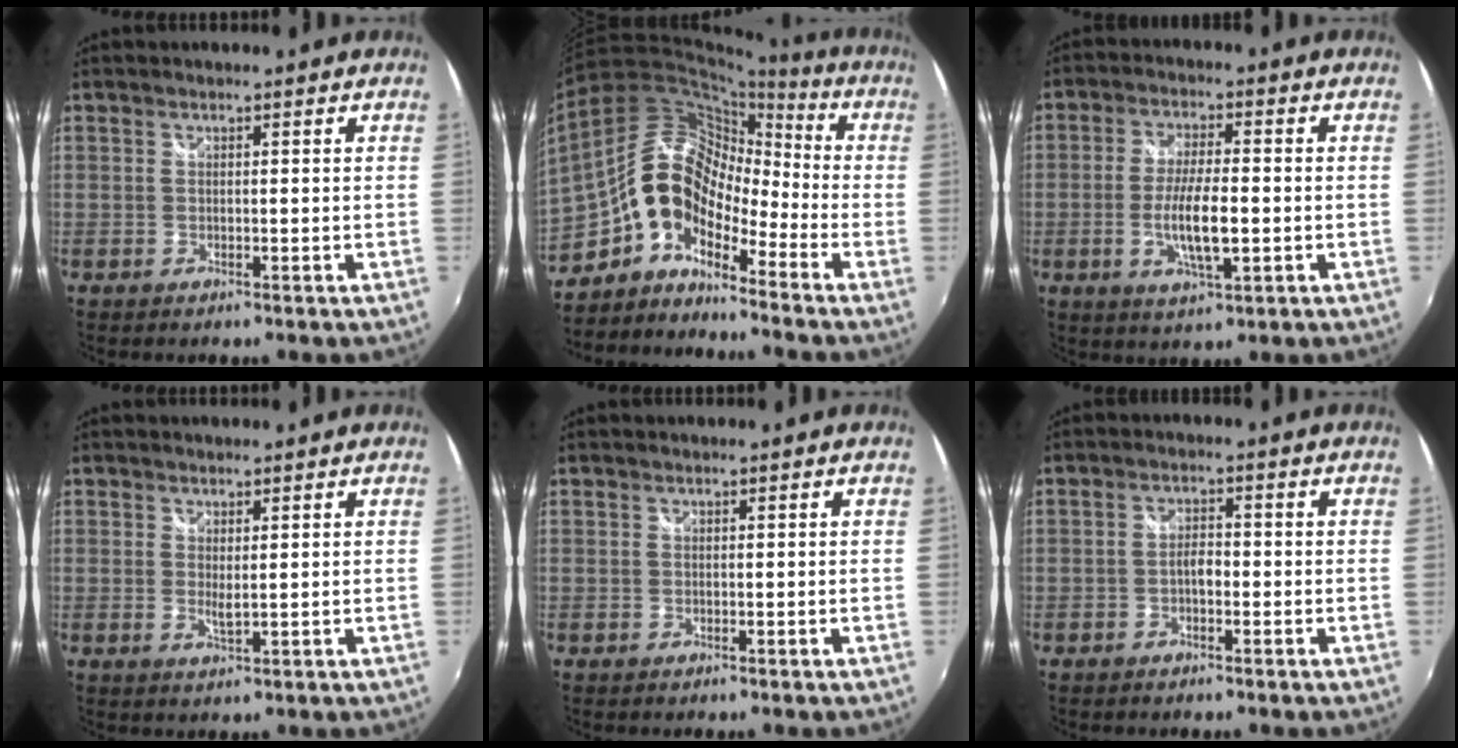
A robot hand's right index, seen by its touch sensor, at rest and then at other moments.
{"total": 13.1, "force": [-7.2, 7.3, 8.1], "torque": [-0.133, 0.022, -0.154]}
{"total": 8.7, "force": [-1.9, 2.2, 8.2], "torque": [-0.156, -0.010, -0.031]}
{"total": 2.0, "force": [0.5, 0.6, 1.8], "torque": [-0.032, -0.006, 0.007]}
{"total": 0.0}
{"total": 2.4, "force": [-1.0, 1.2, 1.8], "torque": [-0.034, 0.005, -0.020]}